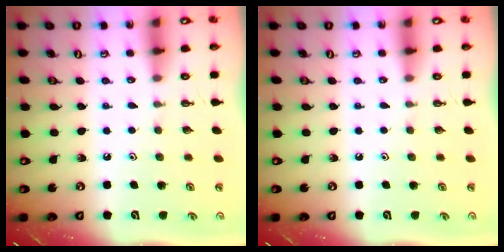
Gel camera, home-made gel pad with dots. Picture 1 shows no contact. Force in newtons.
{"total": 0.0}